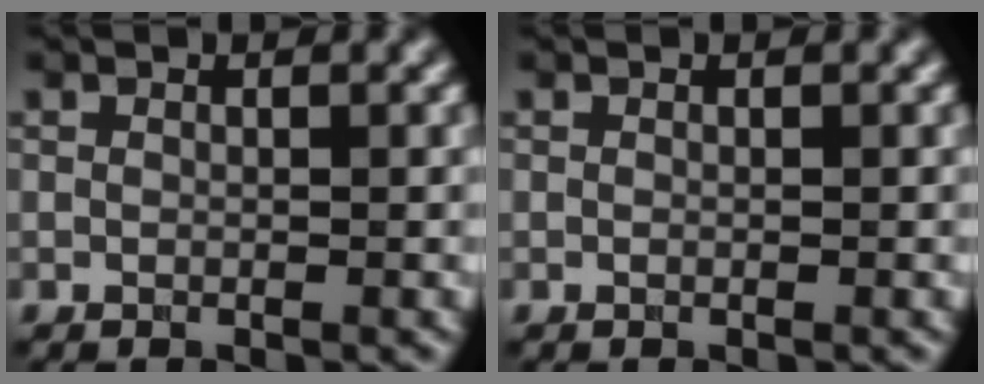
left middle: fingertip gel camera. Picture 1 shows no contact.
{"total": 0.0}